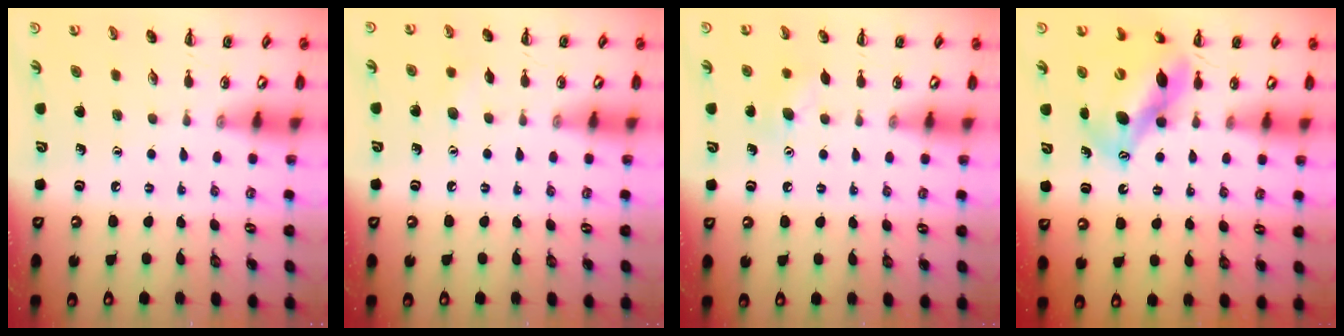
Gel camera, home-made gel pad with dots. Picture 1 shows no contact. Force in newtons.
{"total": 4.5, "press": 4.4, "slide": 0.9}
{"total": 5.9, "press": 5.7, "slide": 1.3}
{"total": 12.8, "press": 12.3, "slide": 3.3}